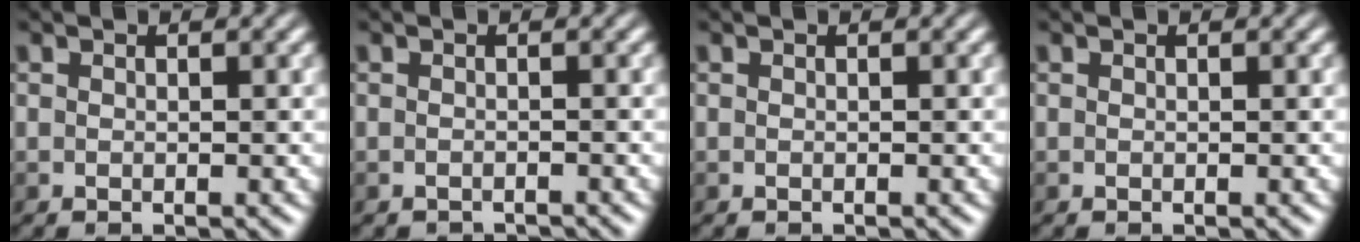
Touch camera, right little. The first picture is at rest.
{"total": 1.7, "force": [-1.7, 0.1, 0.0], "torque": [0.004, -0.005, -0.024]}
{"total": 0.0}
{"total": 0.0}